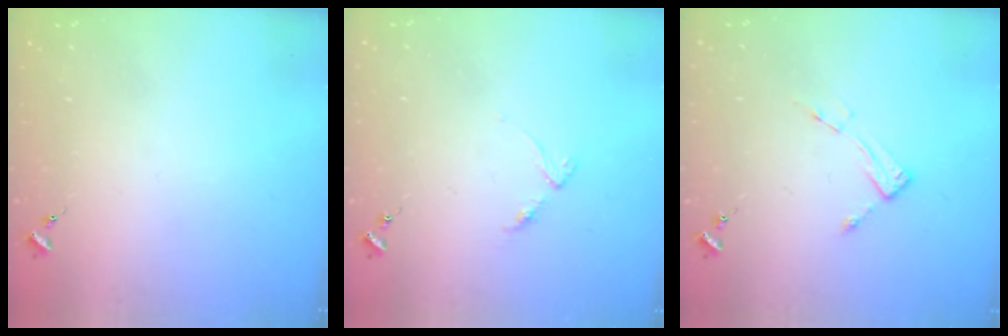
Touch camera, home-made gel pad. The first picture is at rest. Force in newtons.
{"total": 4.0, "press": 3.9, "slide": 0.4}
{"total": 4.8, "press": 4.7, "slide": 0.3}